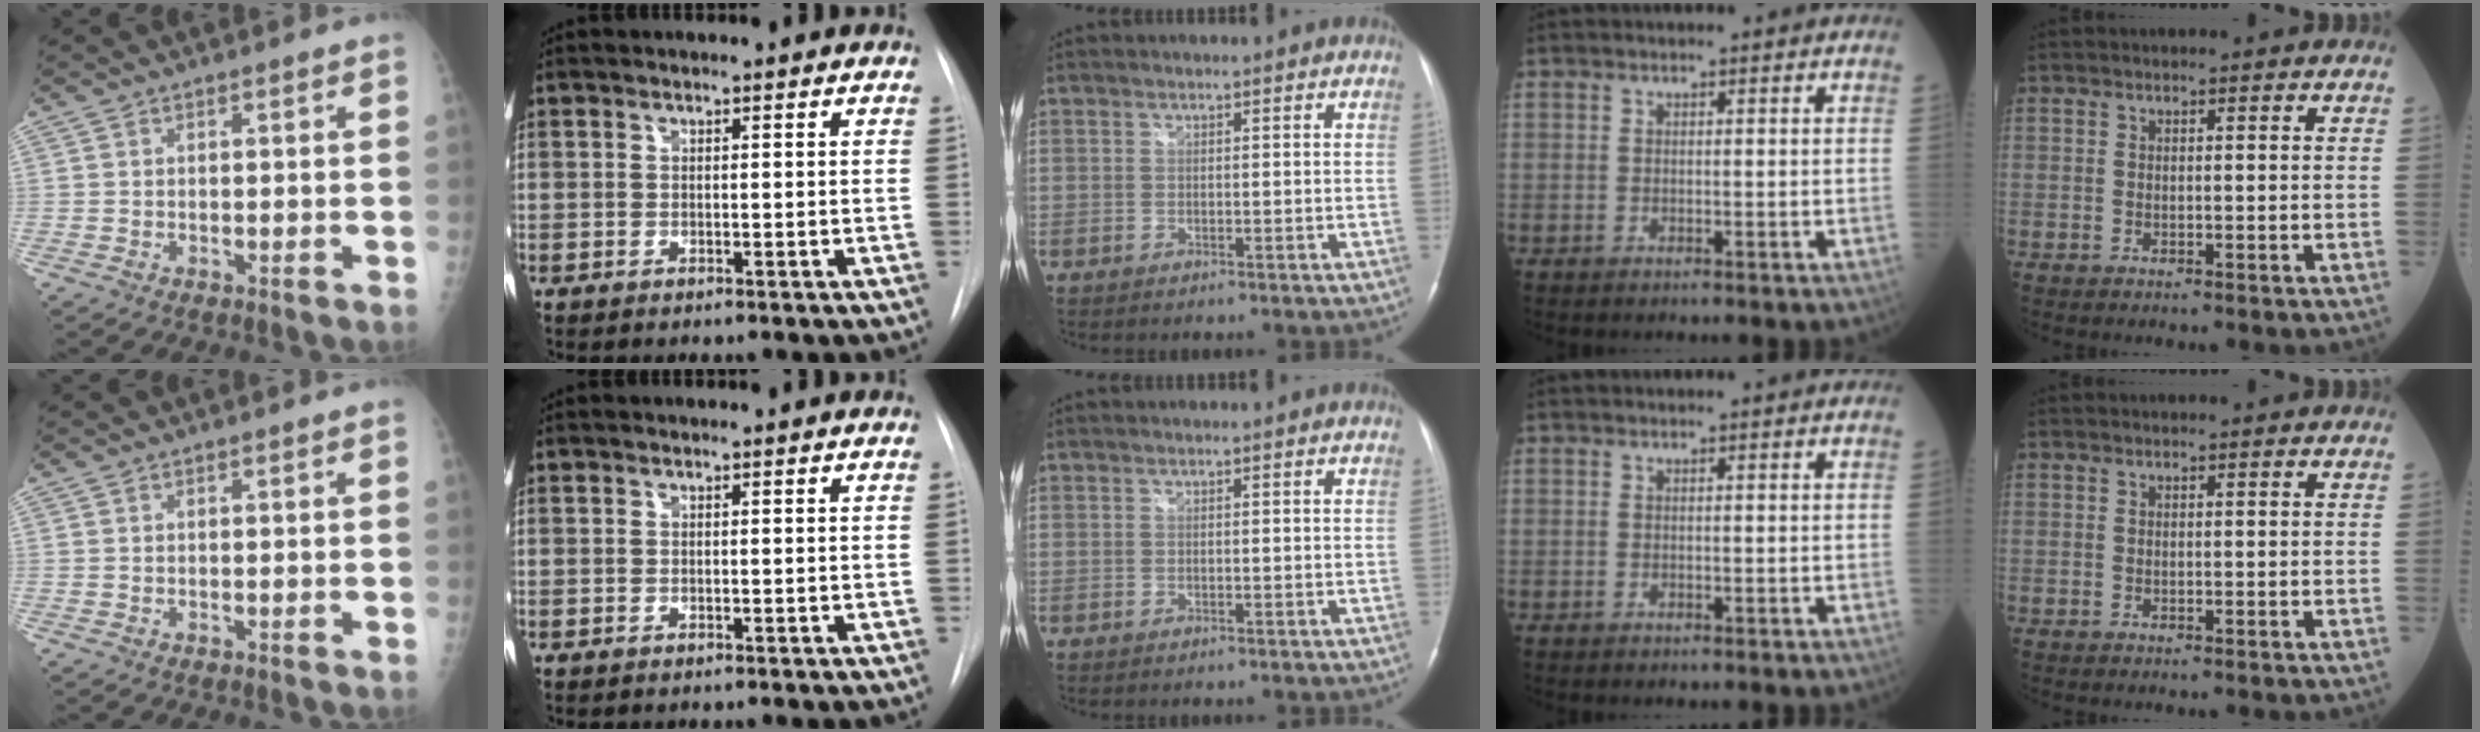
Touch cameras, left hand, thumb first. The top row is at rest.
{}